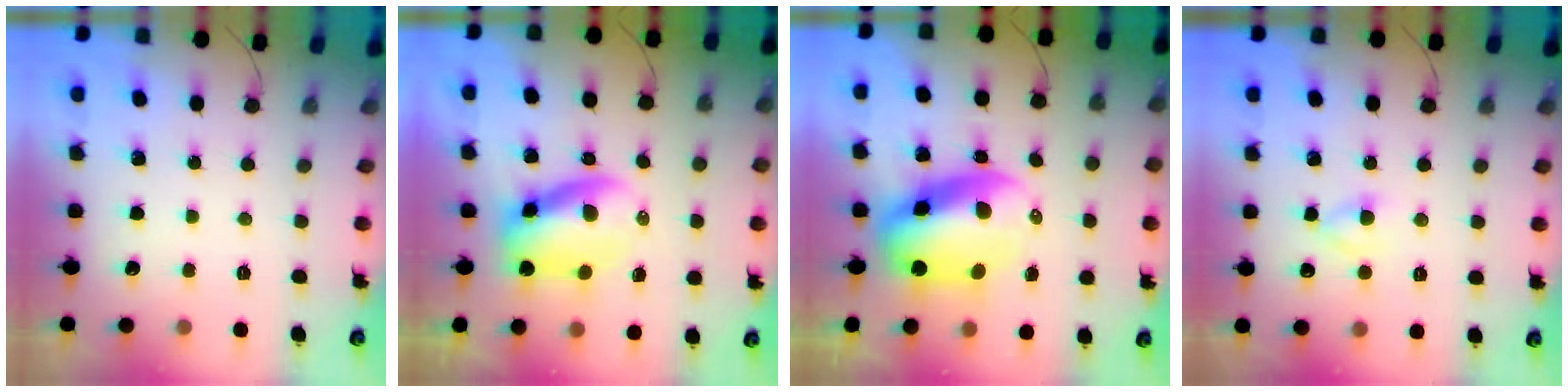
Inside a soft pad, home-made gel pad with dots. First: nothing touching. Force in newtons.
{"total": 5.7, "press": 5.5, "slide": 1.4}
{"total": 10.9, "press": 10.5, "slide": 2.7}
{"total": 3.3, "press": 2.9, "slide": 1.4}